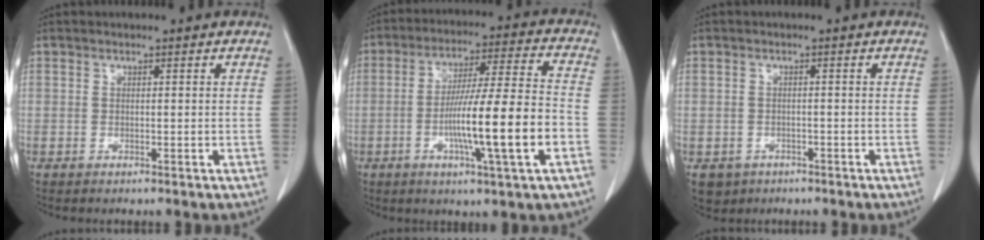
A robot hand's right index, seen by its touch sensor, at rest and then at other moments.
{"total": 15.1, "force": [-4.3, -0.1, 14.5], "torque": [-0.255, -0.001, -0.072]}
{"total": 3.9, "force": [-2.2, 3.2, 0.5], "torque": [-0.005, 0.005, -0.031]}